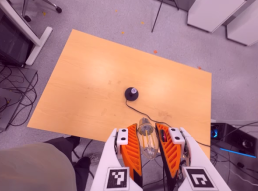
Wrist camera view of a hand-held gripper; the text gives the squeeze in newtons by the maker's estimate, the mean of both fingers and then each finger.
{"total": 19.3, "left": 20.7, "right": 18.0}